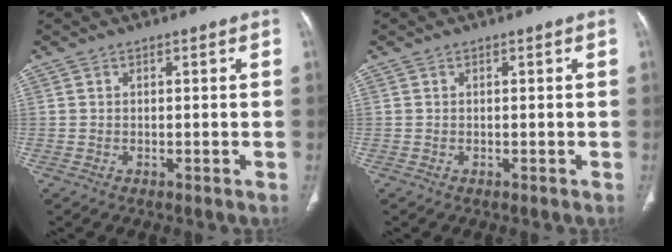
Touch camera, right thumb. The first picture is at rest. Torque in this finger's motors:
{"motor_torque": [0.21, 0.21, -0.13, -0.03, 0.00]}